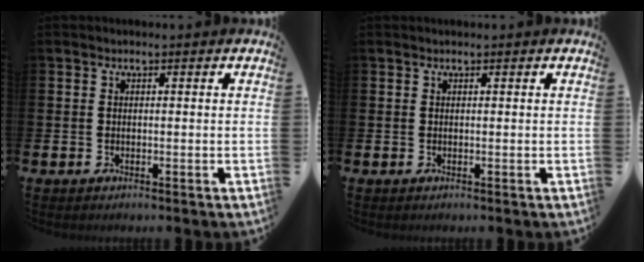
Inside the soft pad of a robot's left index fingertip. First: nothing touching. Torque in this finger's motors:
{"motor_torque": [-0.11, -2.03, -0.10, 0.00]}